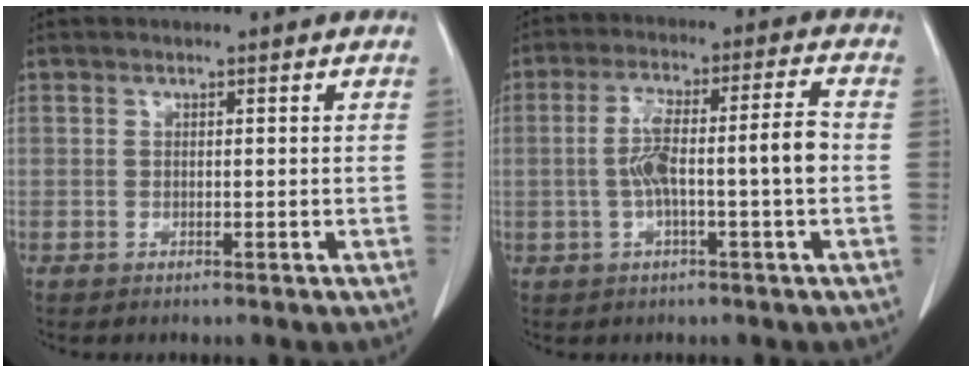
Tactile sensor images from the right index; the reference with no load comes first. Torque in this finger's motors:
{"motor_torque": [0.39, 0.06, 0.26, 0.07]}